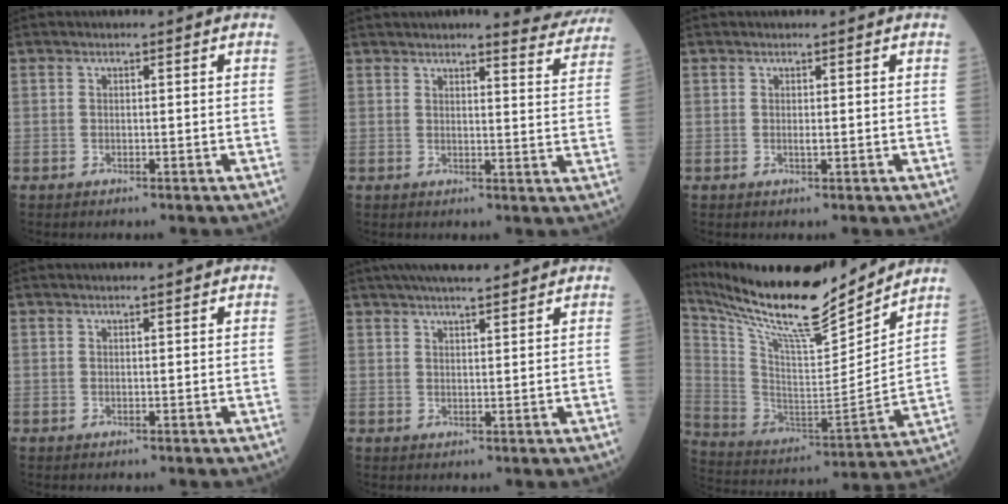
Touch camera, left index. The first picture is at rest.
{"total": 8.4, "force": [8.0, 0.6, 2.3], "torque": [-0.017, -0.023, 0.079]}
{"total": 0.6, "force": [0.1, 0.0, 0.6], "torque": [-0.013, -0.001, 0.002]}
{"total": 2.9, "force": [2.7, -0.1, 1.0], "torque": [-0.011, 0.015, 0.034]}
{"total": 9.8, "force": [8.4, 1.2, 4.9], "torque": [-0.076, 0.028, 0.122]}
{"total": 22.8, "force": [20.6, 2.4, 9.4], "torque": [-0.200, -0.031, 0.349]}